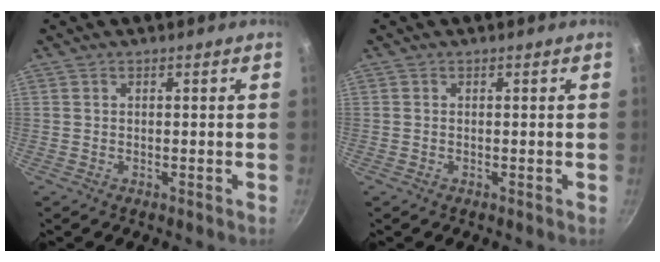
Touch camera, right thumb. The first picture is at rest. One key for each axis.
{"total": 0.0}